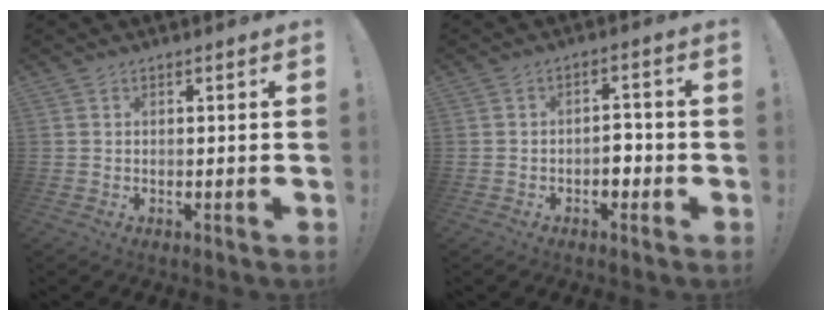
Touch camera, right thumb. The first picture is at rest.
{"total": 4.4, "force": [-1.6, 2.9, 2.9], "torque": [-0.028, 0.004, -0.030]}